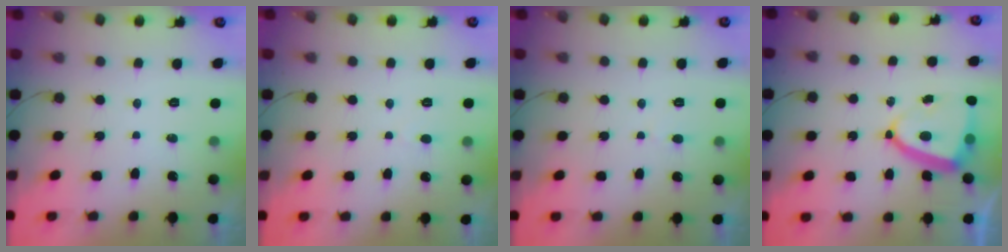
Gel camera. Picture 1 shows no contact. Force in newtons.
{"total": 2.5, "press": 2.5, "slide": 0.2}
{"total": 1.7, "press": 1.7, "slide": 0.1}
{"total": 12.1, "press": 12.0, "slide": 1.5}